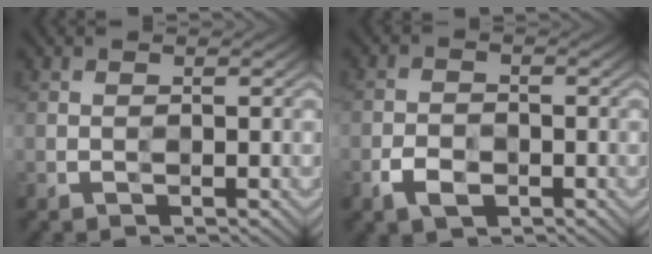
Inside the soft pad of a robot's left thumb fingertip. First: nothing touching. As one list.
[{"total": 2.7, "force": [-1.8, 1.5, 1.2], "torque": [-0.028, -0.002, -0.038]}]